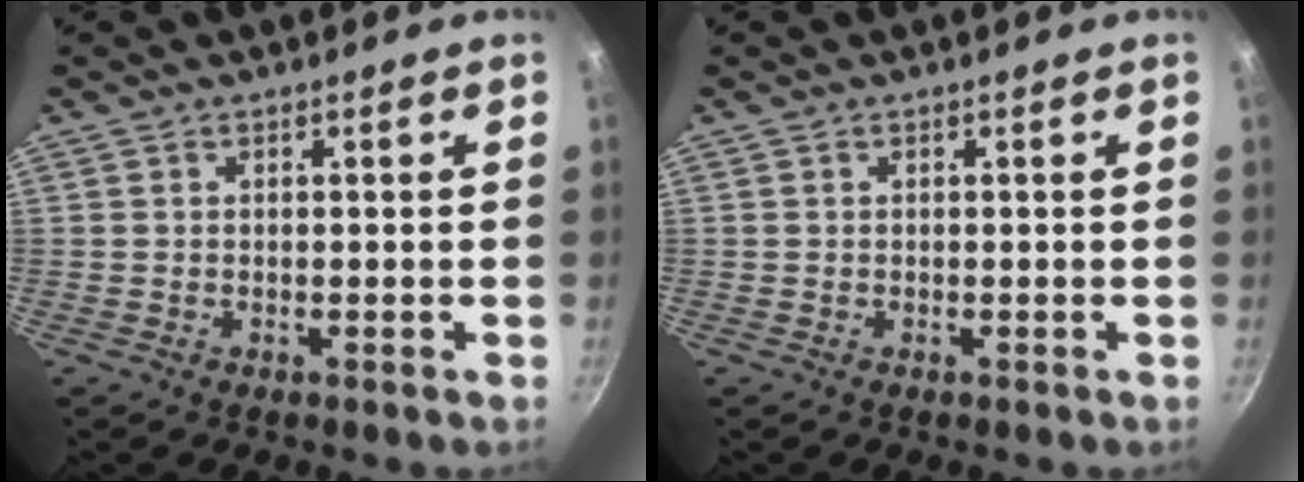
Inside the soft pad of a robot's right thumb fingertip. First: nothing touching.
{"total": 0.0}